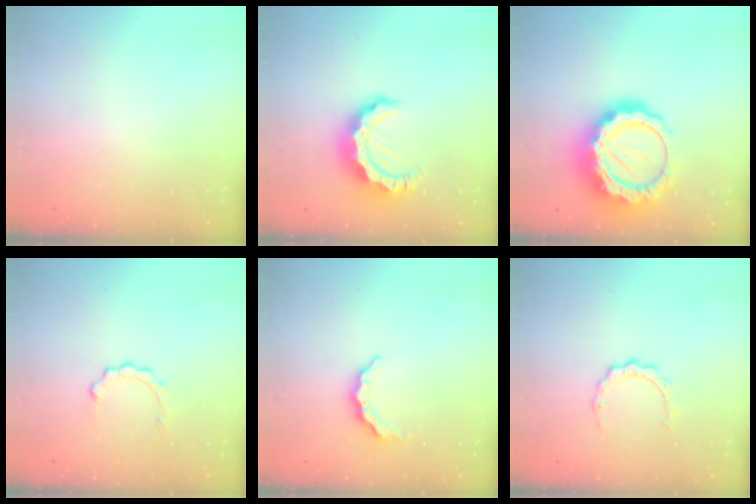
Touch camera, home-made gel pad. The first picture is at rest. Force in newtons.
{"total": 9.8, "press": 9.8, "slide": 1.0}
{"total": 22.5, "press": 22.4, "slide": 1.9}
{"total": 2.4, "press": 2.4, "slide": 0.3}
{"total": 5.7, "press": 5.7, "slide": 0.5}
{"total": 4.3, "press": 4.2, "slide": 0.4}